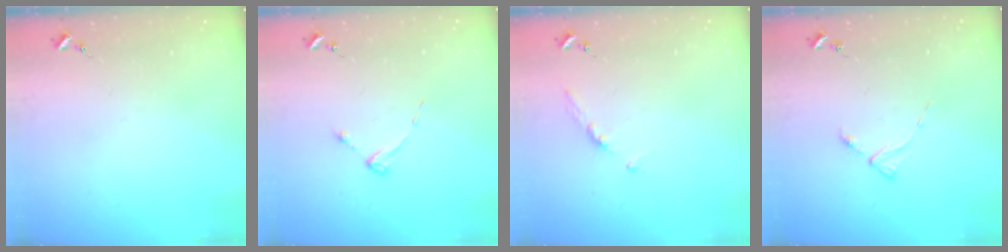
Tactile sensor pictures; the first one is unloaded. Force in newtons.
{"total": 3.0, "press": 3.0, "slide": 0.4}
{"total": 3.5, "press": 3.5, "slide": 0.5}
{"total": 3.5, "press": 3.5, "slide": 0.6}